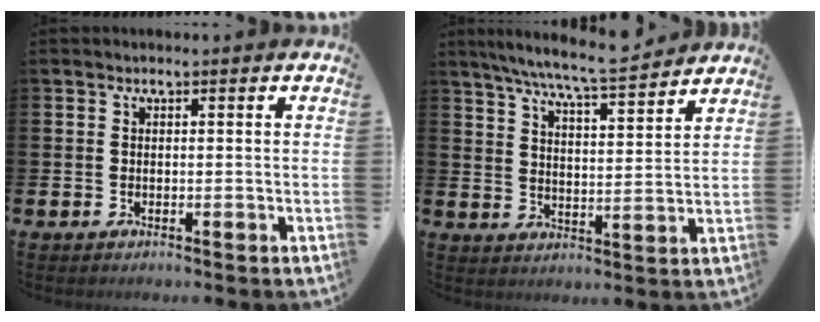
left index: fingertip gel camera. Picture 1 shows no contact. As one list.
[{"total": 8.0, "force": [7.5, -0.1, 2.8], "torque": [-0.082, -0.040, 0.135]}]